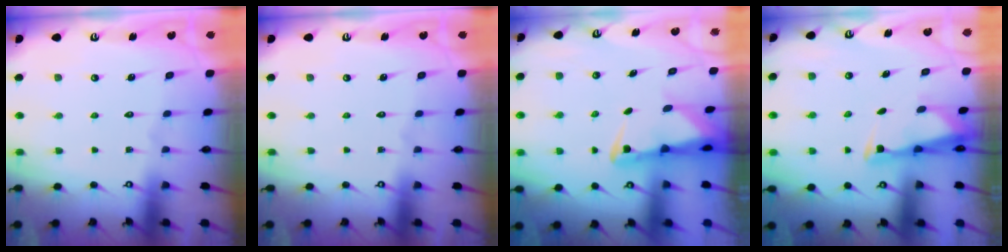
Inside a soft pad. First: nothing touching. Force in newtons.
{"total": 0.0}
{"total": 2.5, "press": 2.4, "slide": 0.5}
{"total": 2.7, "press": 2.6, "slide": 0.7}